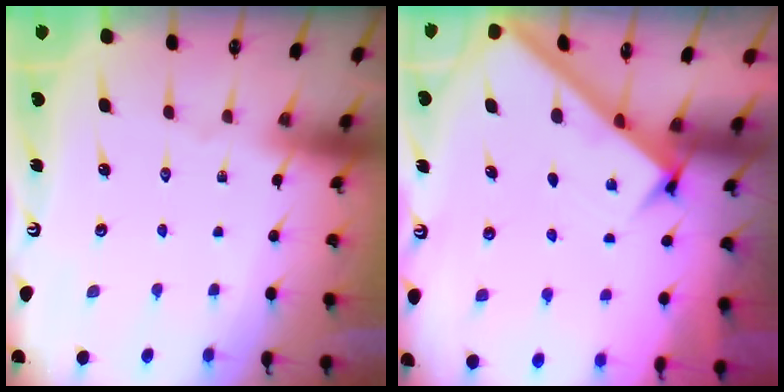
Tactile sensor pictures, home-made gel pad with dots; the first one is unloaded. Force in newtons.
{"total": 2.6, "press": 2.6, "slide": 0.3}